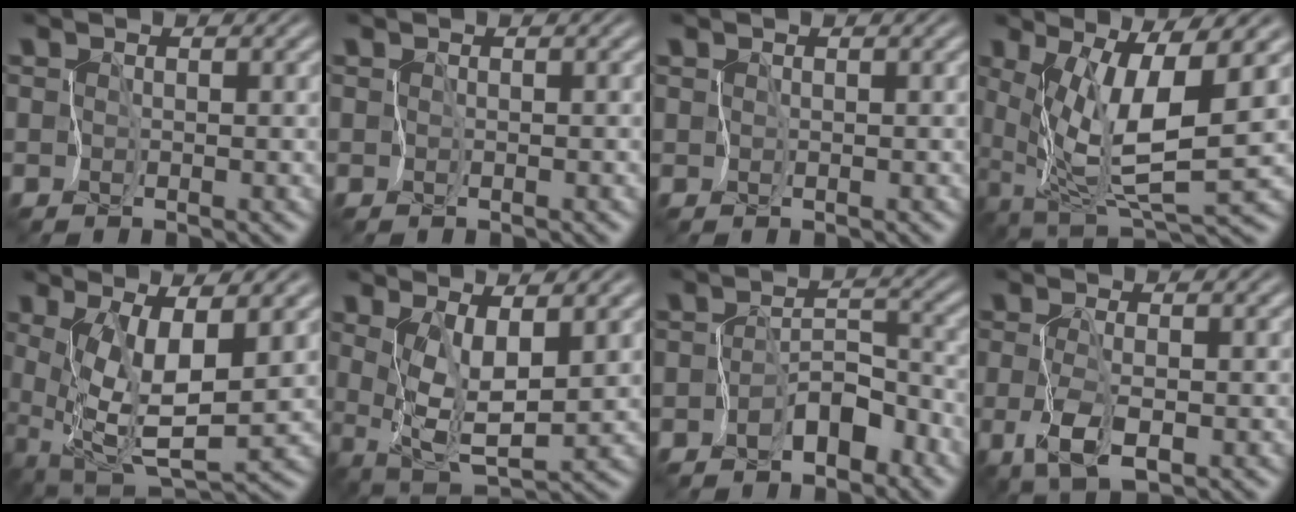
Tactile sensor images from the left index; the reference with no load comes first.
{"total": 0.0}
{"total": 0.0}
{"total": 7.2, "force": [1.5, 1.7, 6.8], "torque": [-0.137, -0.020, 0.038]}
{"total": 6.7, "force": [1.1, 2.1, 6.2], "torque": [-0.125, -0.020, 0.025]}
{"total": 4.6, "force": [1.4, 1.4, 4.1], "torque": [-0.090, -0.020, 0.033]}
{"total": 3.5, "force": [-2.6, 1.6, 1.7], "torque": [-0.020, 0.005, -0.044]}
{"total": 3.3, "force": [-1.1, 1.3, 2.9], "torque": [-0.066, -0.010, -0.016]}